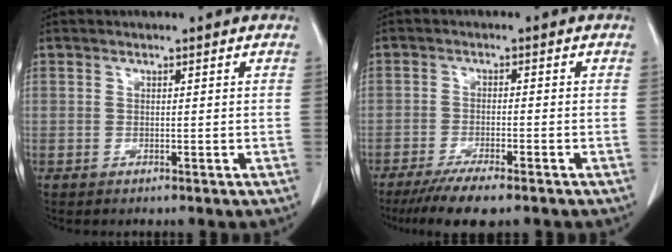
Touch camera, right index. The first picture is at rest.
{"total": 7.2, "force": [-5.6, 0.7, 4.4], "torque": [-0.071, -0.017, -0.091]}